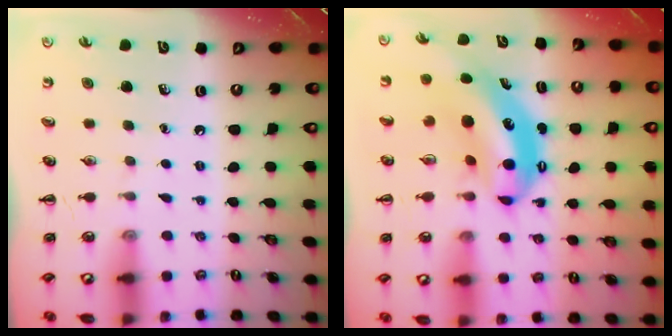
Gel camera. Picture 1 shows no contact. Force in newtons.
{"total": 8.5, "press": 8.2, "slide": 2.2}